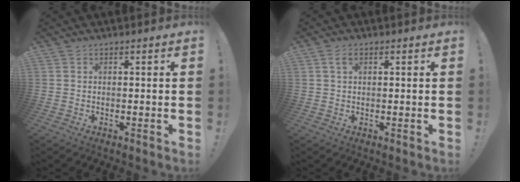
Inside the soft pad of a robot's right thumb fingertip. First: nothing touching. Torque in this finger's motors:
{"motor_torque": [-0.09, 0.77, 0.40, 0.09, 0.00]}